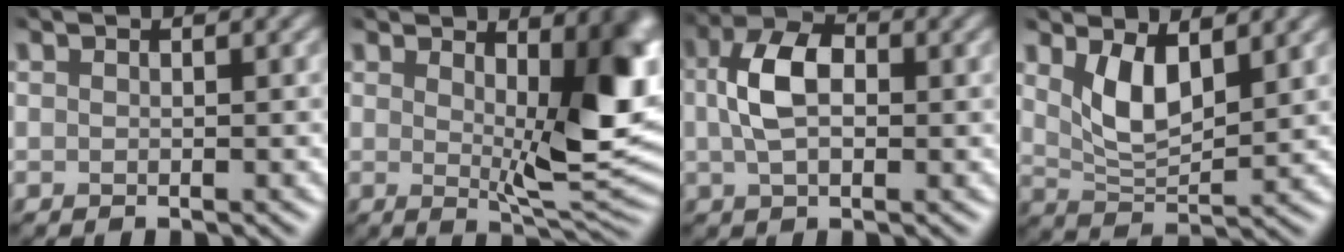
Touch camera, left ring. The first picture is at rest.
{"total": 10.8, "force": [2.1, 4.3, 9.7], "torque": [-0.126, -0.011, 0.029]}
{"total": 4.7, "force": [-0.3, 3.1, 3.6], "torque": [-0.074, 0.003, -0.015]}
{"total": 3.9, "force": [1.2, 1.8, 3.2], "torque": [-0.063, -0.017, 0.021]}